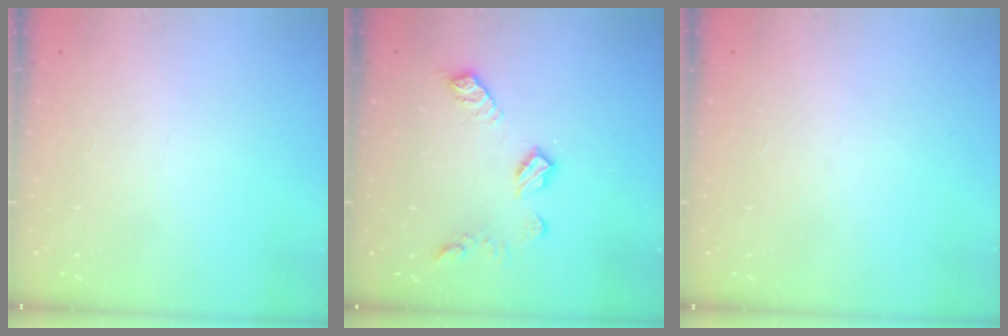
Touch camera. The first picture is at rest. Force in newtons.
{"total": 9.7, "press": 9.7, "slide": 0.2}
{"total": 0.0}